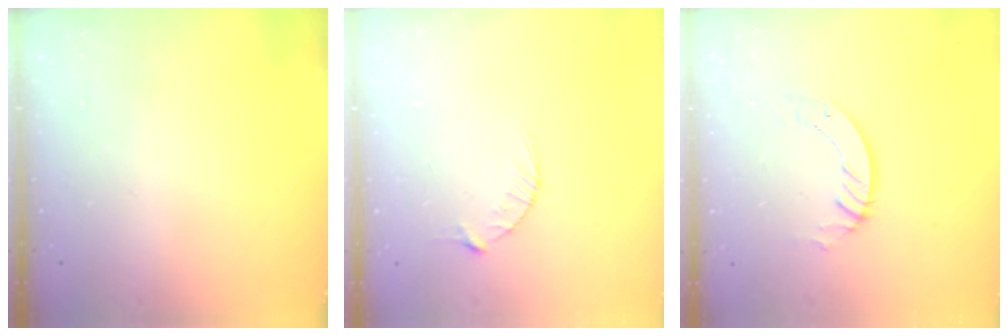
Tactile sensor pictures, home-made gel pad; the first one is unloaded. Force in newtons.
{"total": 2.9, "press": 2.9, "slide": 0.4}
{"total": 3.4, "press": 3.4, "slide": 0.1}